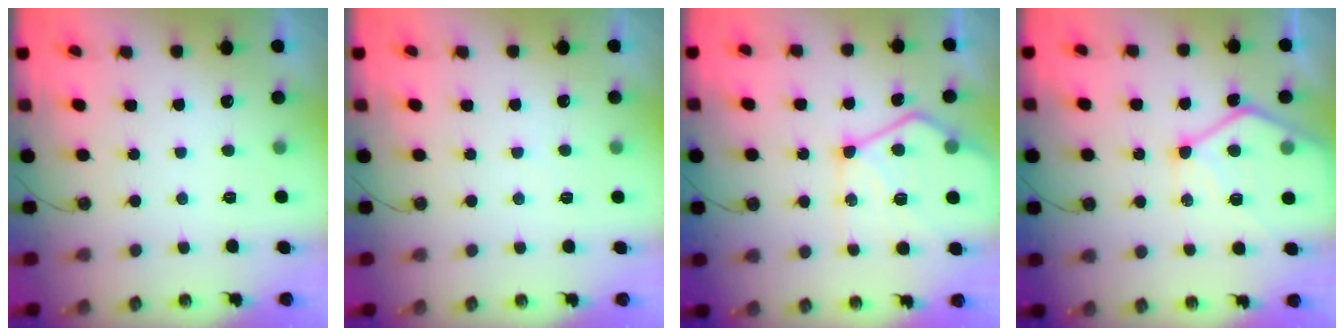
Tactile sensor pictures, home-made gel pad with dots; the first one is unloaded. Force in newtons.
{"total": 3.8, "press": 3.8, "slide": 0.5}
{"total": 16.2, "press": 16.1, "slide": 1.7}
{"total": 13.3, "press": 13.2, "slide": 1.1}